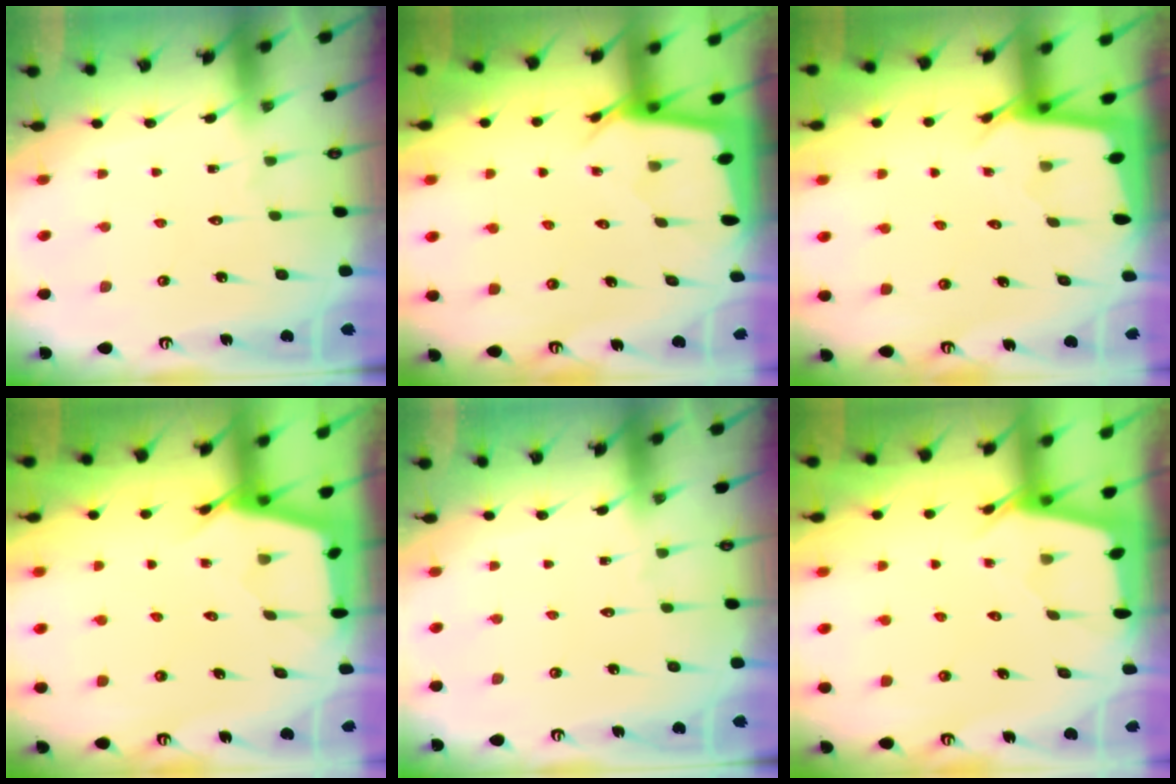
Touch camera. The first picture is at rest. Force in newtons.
{"total": 2.5, "press": 2.5, "slide": 0.3}
{"total": 2.3, "press": 2.3, "slide": 0.1}
{"total": 2.5, "press": 2.5, "slide": 0.3}
{"total": 0.0}
{"total": 2.5, "press": 2.5, "slide": 0.2}